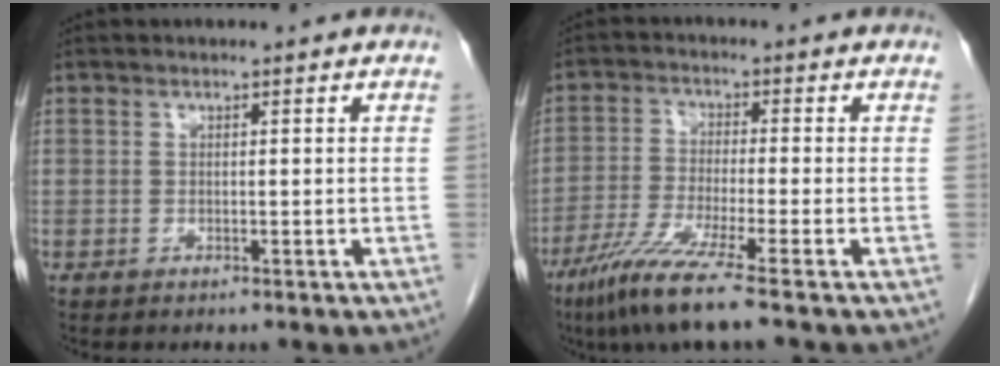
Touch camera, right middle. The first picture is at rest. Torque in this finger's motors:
{"motor_torque": [1.20, -0.94, 0.31, 0.09]}